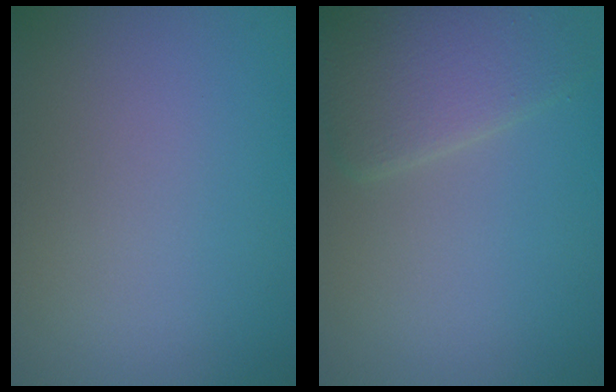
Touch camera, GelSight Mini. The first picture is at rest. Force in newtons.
{"total": 4.1, "press": 4.1, "slide": 0.2}